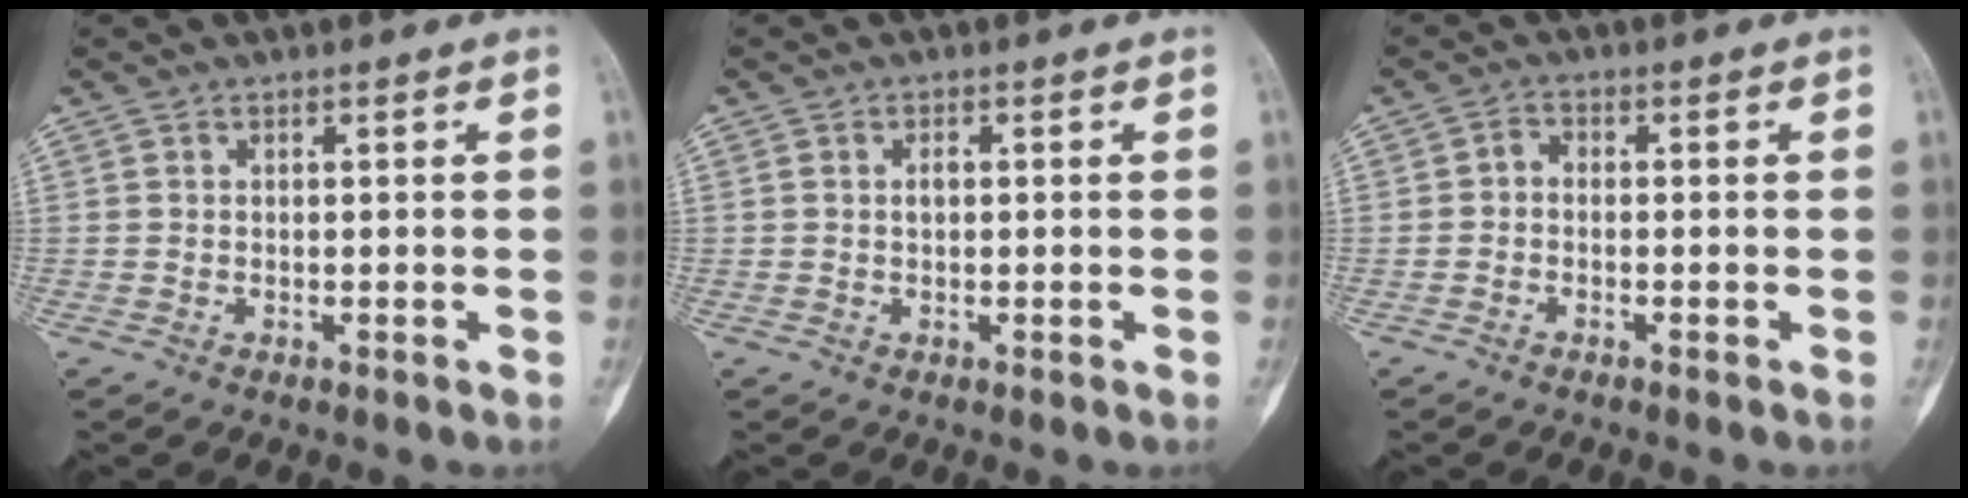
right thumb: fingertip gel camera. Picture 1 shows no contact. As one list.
[{"total": 1.1, "force": [0.1, 0.6, 0.8], "torque": [-0.005, -0.001, -0.001]}, {"total": 1.7, "force": [-0.6, 1.1, 1.1], "torque": [-0.019, 0.012, -0.019]}]